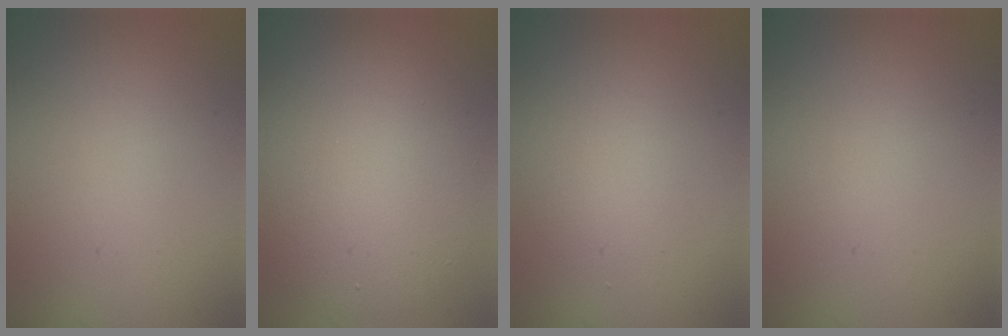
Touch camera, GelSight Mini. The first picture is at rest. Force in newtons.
{"total": 7.9, "press": 7.9, "slide": 0.6}
{"total": 1.9, "press": 1.9, "slide": 0.0}
{"total": 0.0}